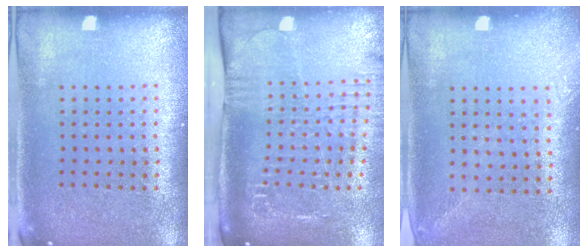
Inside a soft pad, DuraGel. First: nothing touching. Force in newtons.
{"total": 2.6, "press": 2.0, "slide": 1.6}
{"total": 1.4, "press": 1.1, "slide": 0.9}